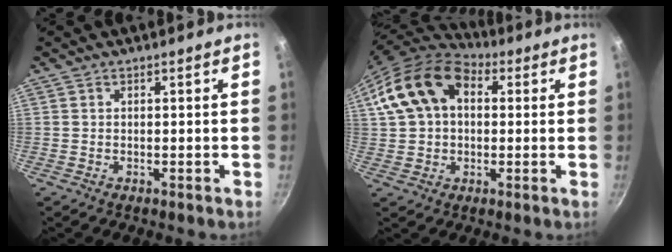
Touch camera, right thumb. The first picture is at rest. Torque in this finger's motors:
{"motor_torque": [-0.49, 1.42, 0.30, -0.46, 0.38]}